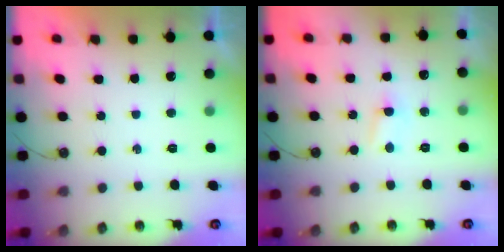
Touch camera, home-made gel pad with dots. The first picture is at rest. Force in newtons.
{"total": 2.8, "press": 2.8, "slide": 0.2}